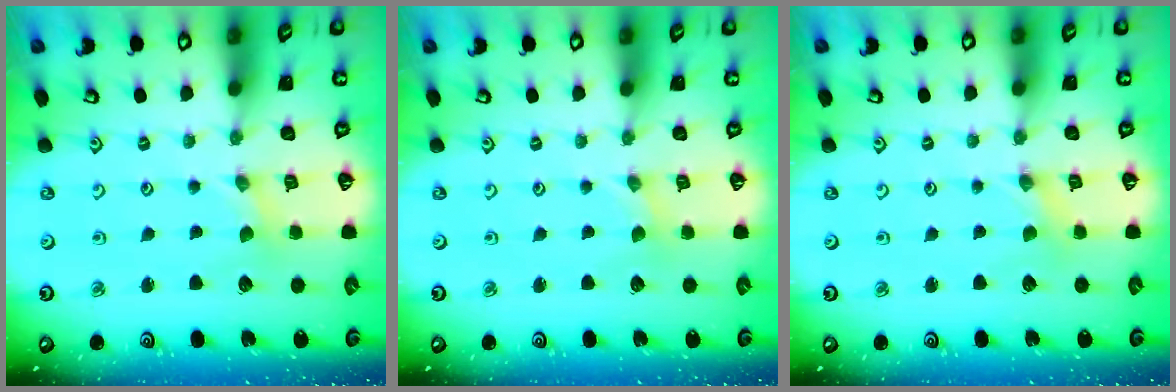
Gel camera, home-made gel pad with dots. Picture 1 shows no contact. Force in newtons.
{"total": 0.0}
{"total": 0.0}